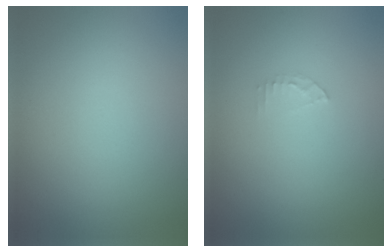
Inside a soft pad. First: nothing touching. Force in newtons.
{"total": 0.9, "press": 0.9, "slide": 0.1}